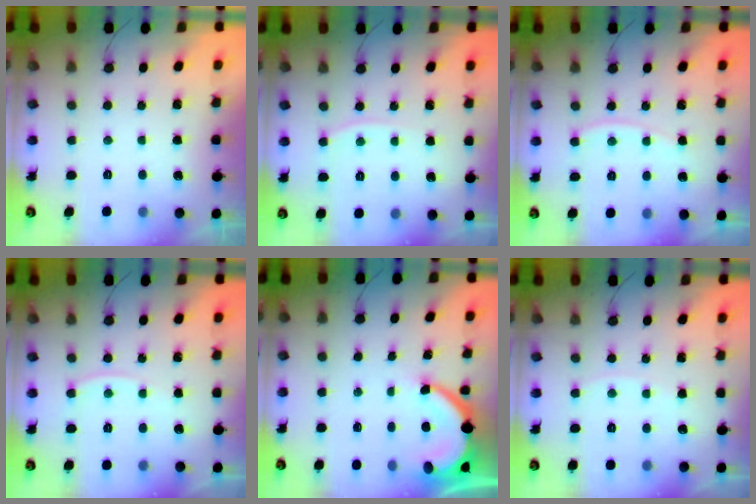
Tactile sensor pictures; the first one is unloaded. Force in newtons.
{"total": 4.5, "press": 4.5, "slide": 0.5}
{"total": 4.4, "press": 4.4, "slide": 0.2}
{"total": 5.3, "press": 5.3, "slide": 0.5}
{"total": 6.7, "press": 6.7, "slide": 0.7}
{"total": 2.9, "press": 2.8, "slide": 0.4}